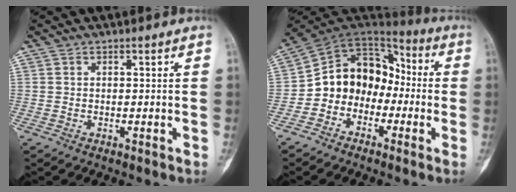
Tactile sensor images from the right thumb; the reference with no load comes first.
{"total": 13.3, "force": [-3.2, 11.0, 6.8], "torque": [-0.073, 0.073, -0.073]}